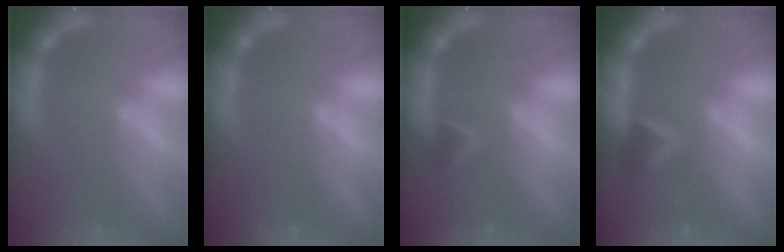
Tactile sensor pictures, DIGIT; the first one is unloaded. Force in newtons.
{"total": 0.9}
{"total": 1.9}
{"total": 2.9}